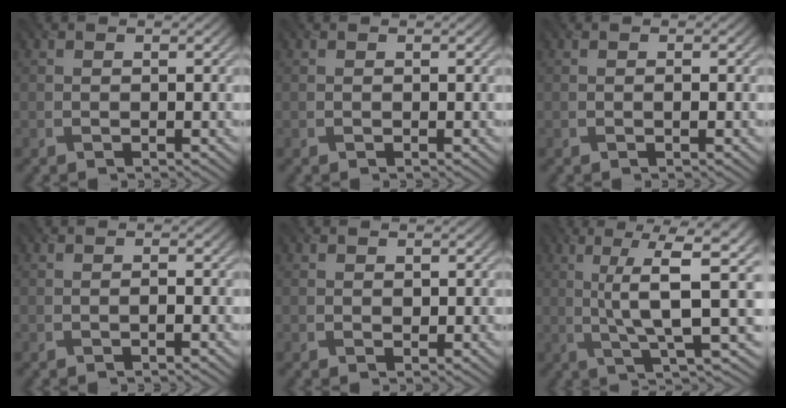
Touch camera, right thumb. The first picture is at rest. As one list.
[{"total": 0.0}, {"total": 0.5, "force": [-0.1, 0.1, 0.5], "torque": [-0.009, 0.000, -0.001]}, {"total": 0.6, "force": [-0.3, 0.1, 0.6], "torque": [-0.010, 0.002, -0.003]}, {"total": 0.7, "force": [0.3, 0.5, 0.4], "torque": [-0.006, -0.004, 0.005]}, {"total": 9.1, "force": [0.3, 1.7, 9.0], "torque": [-0.157, 0.018, 0.007]}]